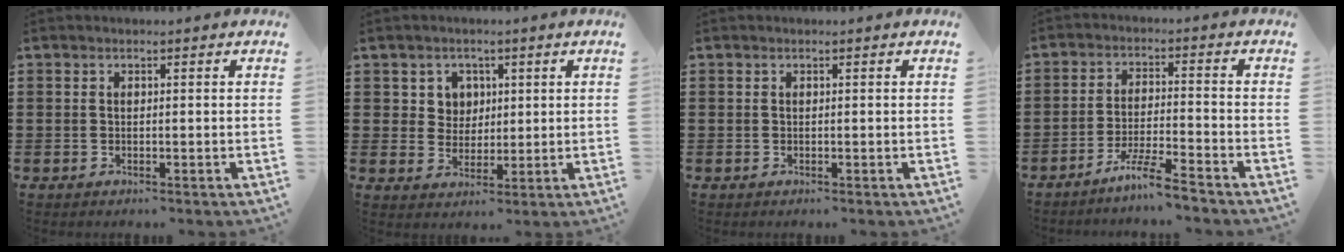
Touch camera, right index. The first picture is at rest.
{"total": 4.1, "force": [1.5, 3.8, 0.8], "torque": [-0.035, 0.012, 0.027]}
{"total": 0.0}
{"total": 5.9, "force": [-5.2, -0.5, 2.8], "torque": [-0.061, -0.011, -0.100]}